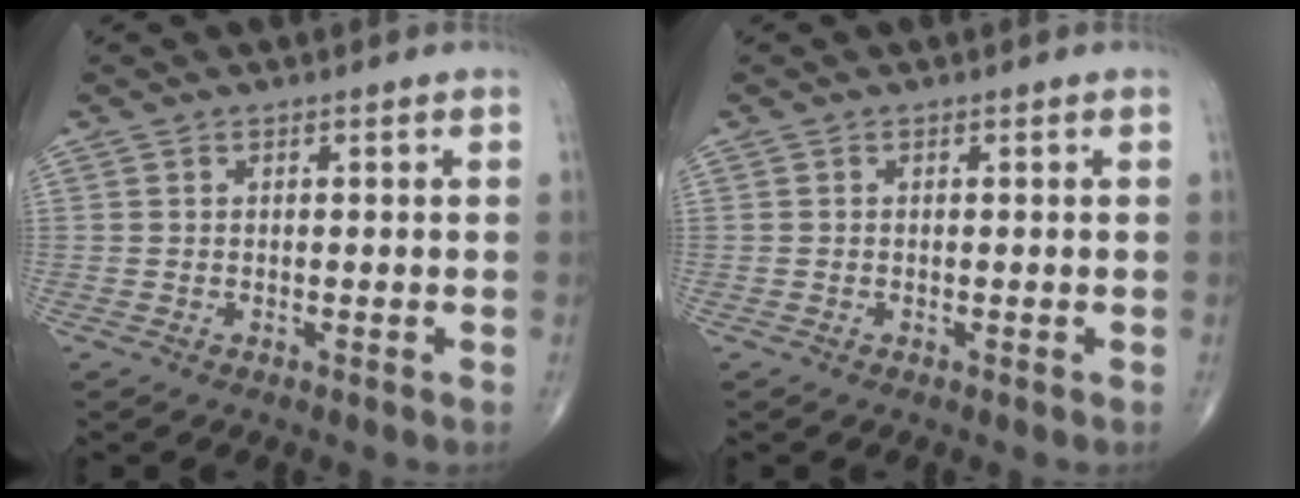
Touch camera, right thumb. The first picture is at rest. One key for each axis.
{"total": 0.0}